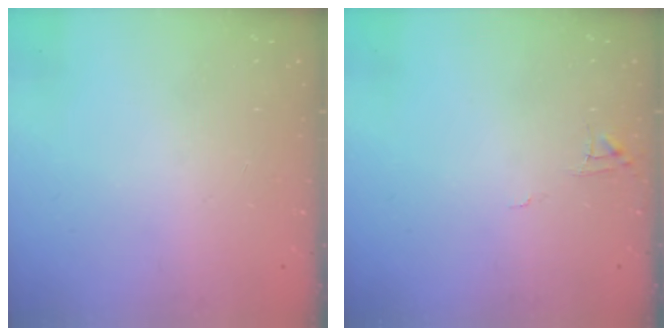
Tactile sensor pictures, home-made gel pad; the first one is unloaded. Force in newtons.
{"total": 4.9, "press": 4.9, "slide": 0.5}